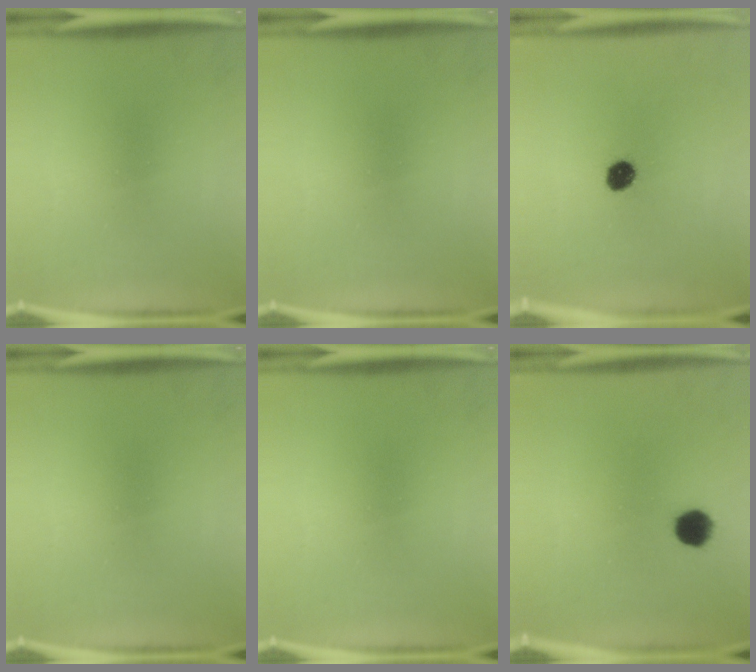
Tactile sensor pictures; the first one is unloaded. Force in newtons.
{"total": 0.0}
{"total": 4.8}
{"total": 0.0}
{"total": 0.0}
{"total": 5.1}